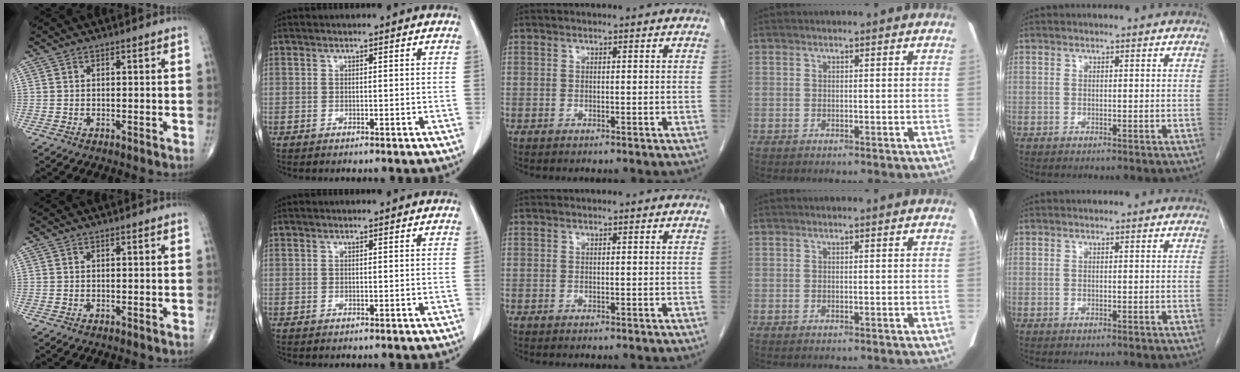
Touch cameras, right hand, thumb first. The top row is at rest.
{}